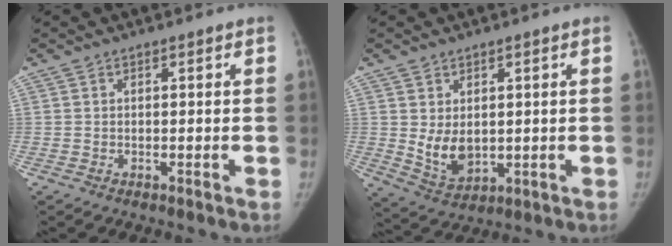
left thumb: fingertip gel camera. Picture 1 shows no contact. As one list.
[{"total": 6.4, "force": [0.7, 4.4, 4.6], "torque": [-0.065, -0.019, 0.032]}]